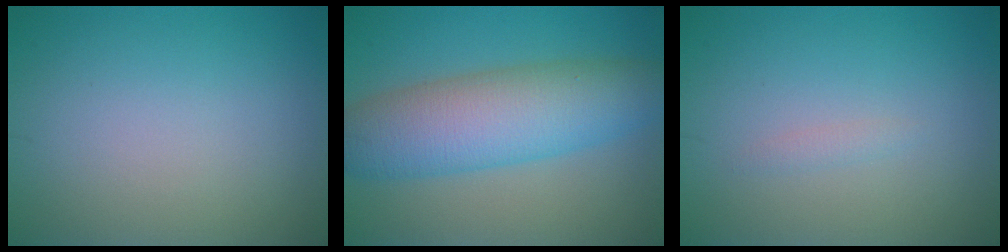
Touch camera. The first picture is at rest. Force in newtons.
{"total": 8.3, "press": 8.2, "slide": 0.4}
{"total": 0.7, "press": 0.6, "slide": 0.1}